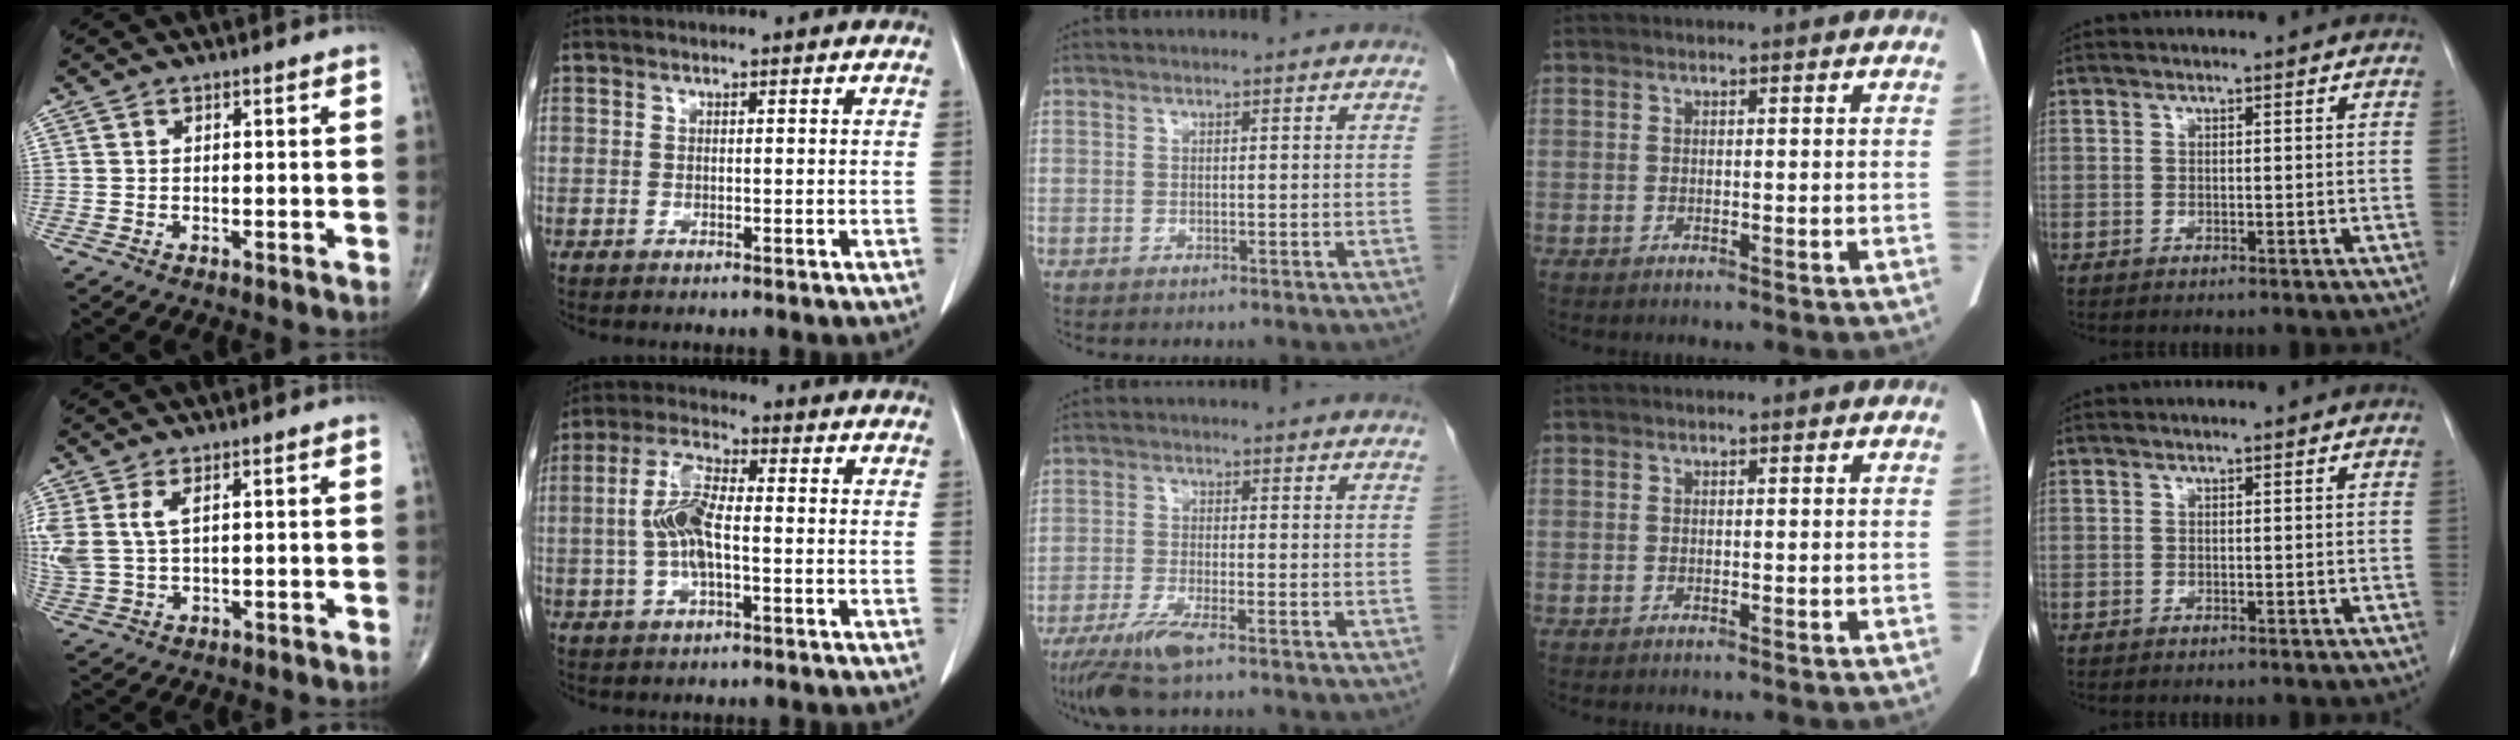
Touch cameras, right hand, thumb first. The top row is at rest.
{"thumb": {"total": 8.1, "force": [2.4, 4.3, 6.4], "torque": [-0.164, 0.004, 0.060]}, "index": {"total": 7.6, "force": [-0.7, 2.3, 7.2], "torque": [-0.157, 0.009, -0.014]}, "middle": {"total": 6.2, "force": [-4.1, 0.6, 4.7], "torque": [-0.097, -0.017, -0.076]}}